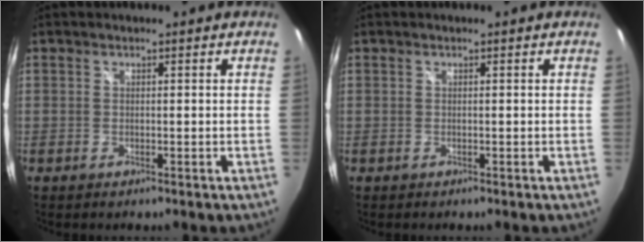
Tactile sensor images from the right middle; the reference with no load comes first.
{"total": 0.0}